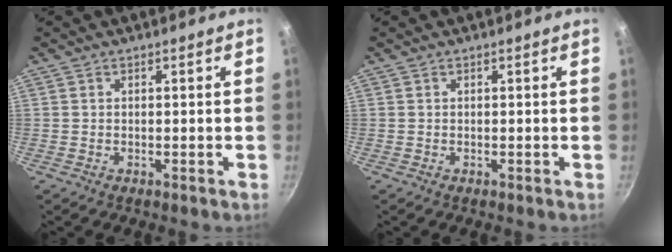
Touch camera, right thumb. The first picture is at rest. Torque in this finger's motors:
{"motor_torque": [0.08, 0.12, 0.05, -0.05, 0.00]}